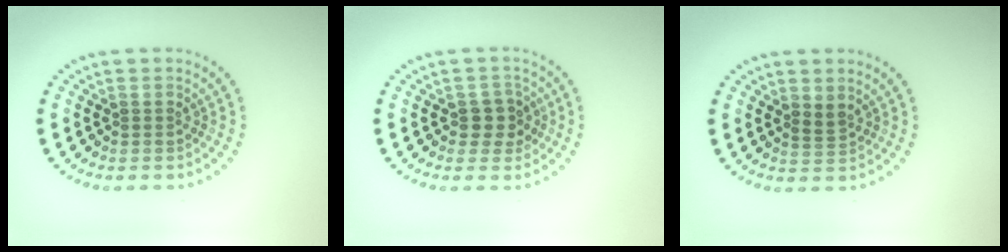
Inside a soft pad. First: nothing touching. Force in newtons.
{"total": 2.4, "press": 2.2, "slide": 0.8}
{"total": 1.3, "press": 1.1, "slide": 0.8}